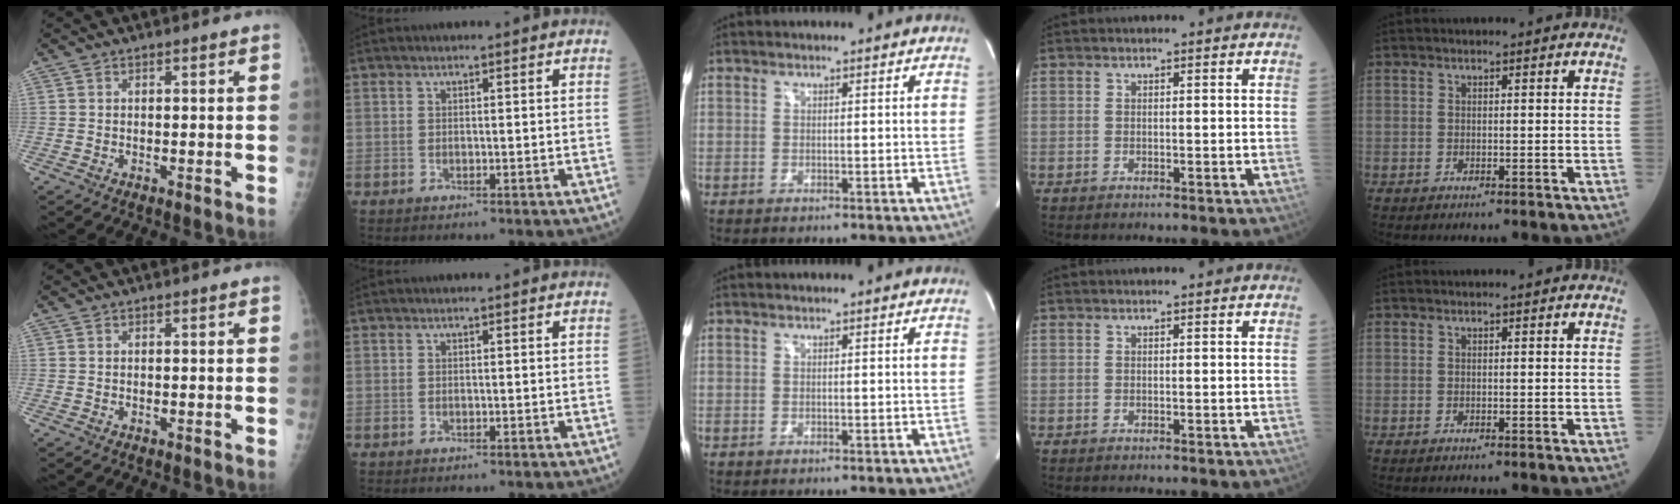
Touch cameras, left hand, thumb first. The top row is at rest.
{}